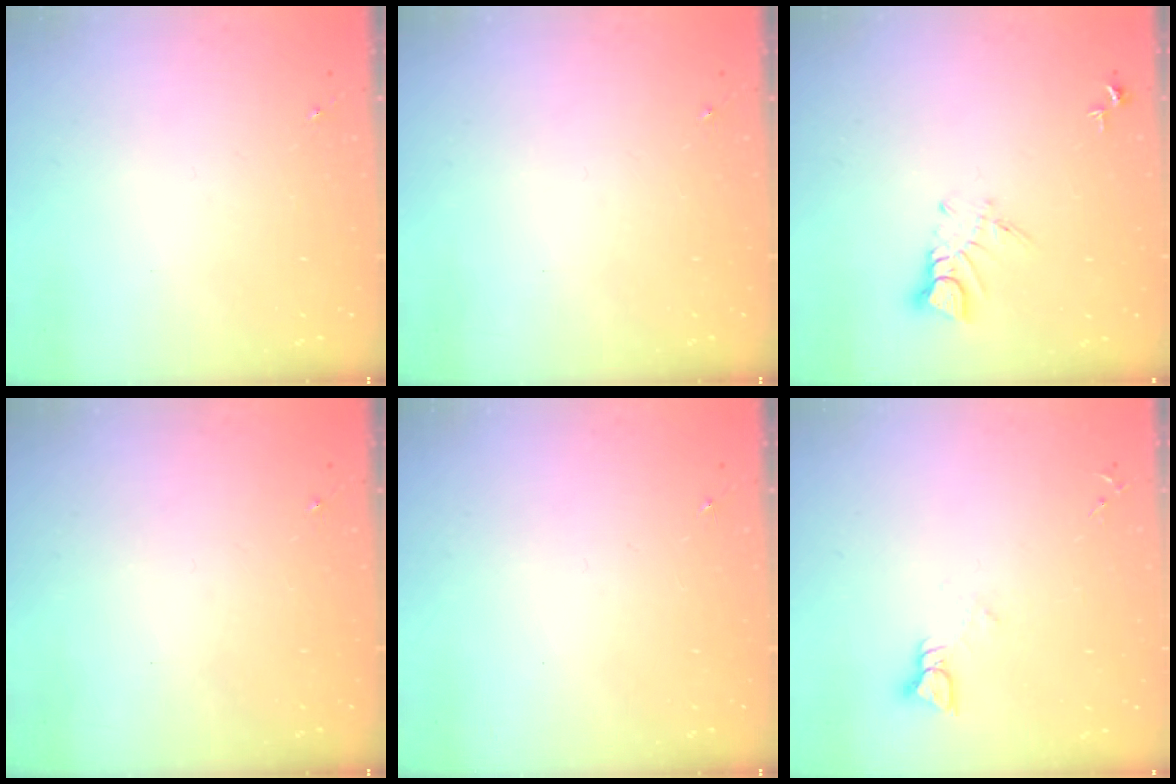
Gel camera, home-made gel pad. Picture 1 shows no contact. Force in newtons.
{"total": 0.0}
{"total": 5.0, "press": 5.0, "slide": 0.3}
{"total": 0.0}
{"total": 0.0}
{"total": 3.6, "press": 3.6, "slide": 0.4}